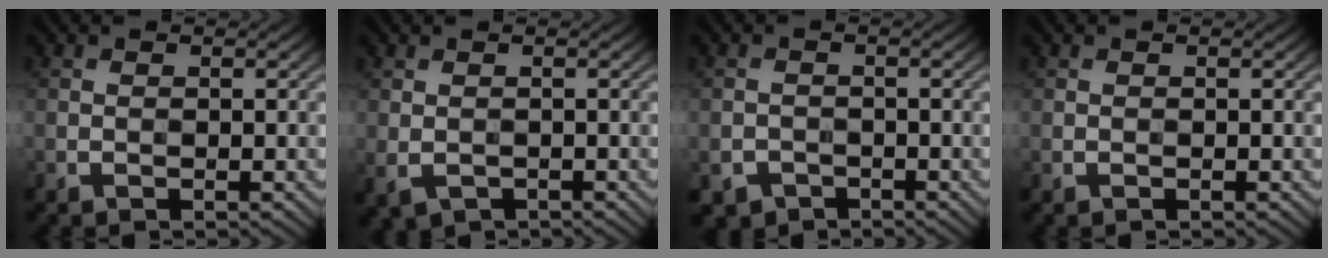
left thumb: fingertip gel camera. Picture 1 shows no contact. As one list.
[{"total": 2.2, "force": [-0.9, 1.6, 1.3], "torque": [-0.029, -0.013, -0.013]}, {"total": 2.3, "force": [-1.6, 1.6, 0.3], "torque": [-0.002, -0.005, -0.031]}, {"total": 0.0}]